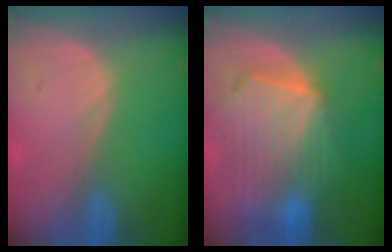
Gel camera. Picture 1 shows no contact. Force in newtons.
{"total": 10.7, "press": 9.4, "slide": 5.2}